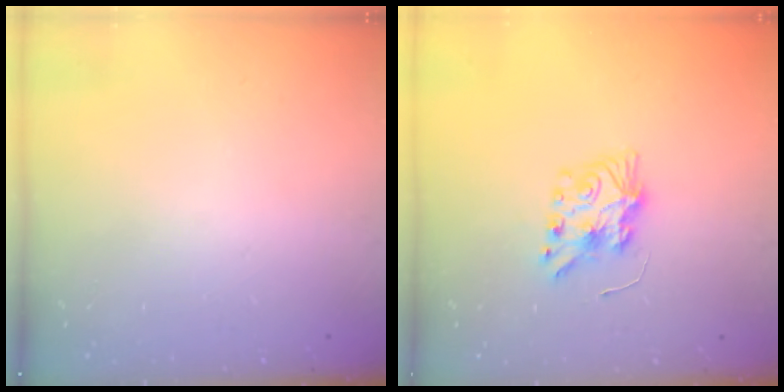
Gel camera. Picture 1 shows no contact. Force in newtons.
{"total": 7.7, "press": 7.7, "slide": 0.3}